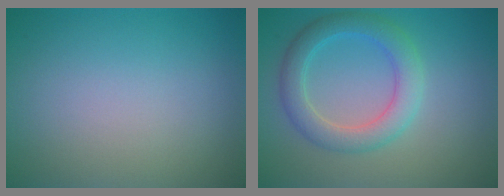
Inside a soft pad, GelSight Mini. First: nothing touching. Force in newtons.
{"total": 4.0, "press": 4.0, "slide": 0.3}